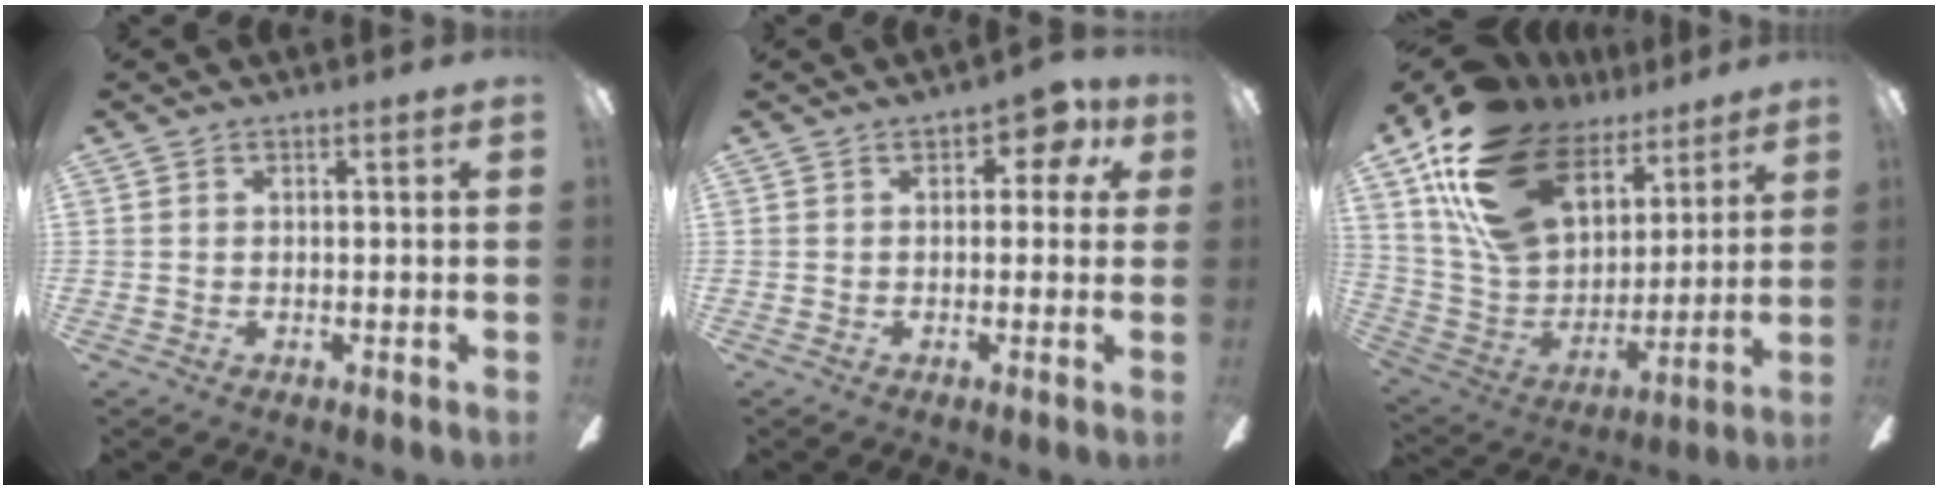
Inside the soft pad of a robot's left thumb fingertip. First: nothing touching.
{"total": 4.8, "force": [2.0, 3.0, 3.2], "torque": [-0.036, -0.002, 0.031]}
{"total": 22.9, "force": [14.3, 13.5, 11.8], "torque": [-0.228, -0.072, 0.264]}